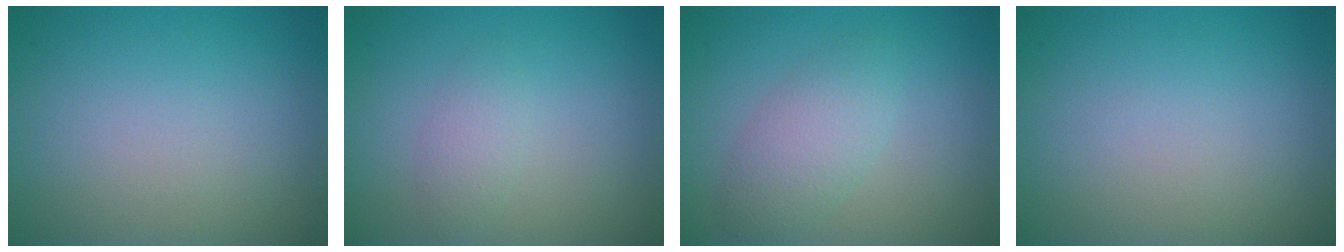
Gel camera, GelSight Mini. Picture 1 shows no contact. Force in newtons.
{"total": 1.6, "press": 1.6, "slide": 0.1}
{"total": 3.1, "press": 3.1, "slide": 0.0}
{"total": 0.0}